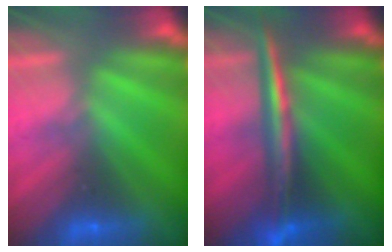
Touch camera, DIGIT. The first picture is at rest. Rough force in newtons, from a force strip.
{"total": 2.9}